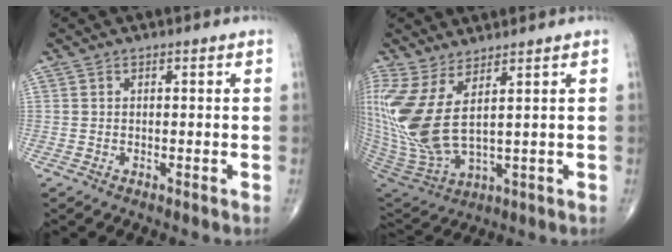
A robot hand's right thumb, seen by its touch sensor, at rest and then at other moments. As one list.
[{"total": 13.8, "force": [3.9, 4.6, 12.4], "torque": [-0.303, -0.032, 0.096]}]